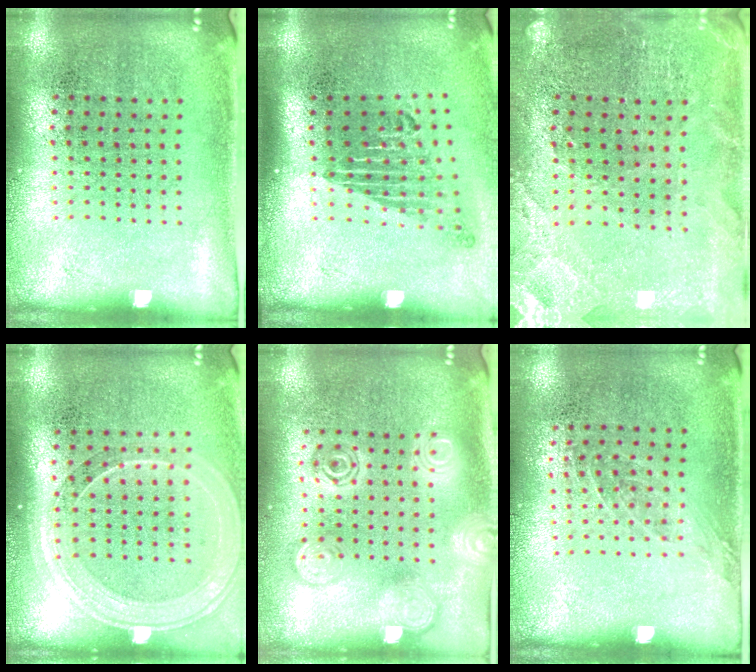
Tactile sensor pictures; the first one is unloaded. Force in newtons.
{"total": 1.7, "press": 1.2, "slide": 1.2}
{"total": 0.9, "press": 0.8, "slide": 0.2}
{"total": 1.7, "press": 1.5, "slide": 0.7}
{"total": 1.9, "press": 1.9, "slide": 0.2}
{"total": 1.0, "press": 0.8, "slide": 0.7}